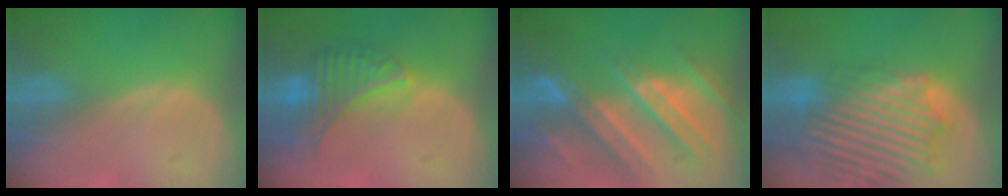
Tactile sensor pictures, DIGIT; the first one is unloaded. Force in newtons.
{"total": 7.3, "press": 7.0, "slide": 1.9}
{"total": 11.3, "press": 9.9, "slide": 5.3}
{"total": 14.5, "press": 12.4, "slide": 7.6}